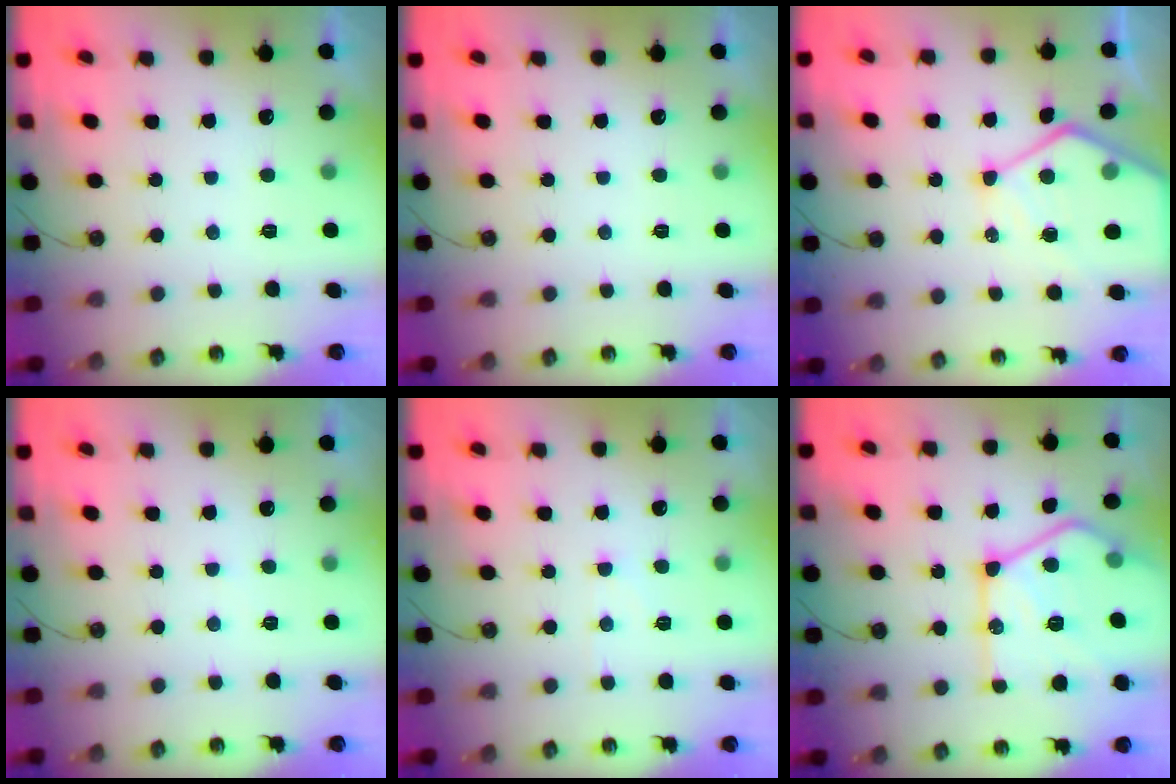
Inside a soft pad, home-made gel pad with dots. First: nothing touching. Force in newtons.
{"total": 0.0}
{"total": 13.4, "press": 13.3, "slide": 1.3}
{"total": 2.7, "press": 2.6, "slide": 0.4}
{"total": 4.1, "press": 4.1, "slide": 0.6}
{"total": 22.3, "press": 22.3, "slide": 1.1}